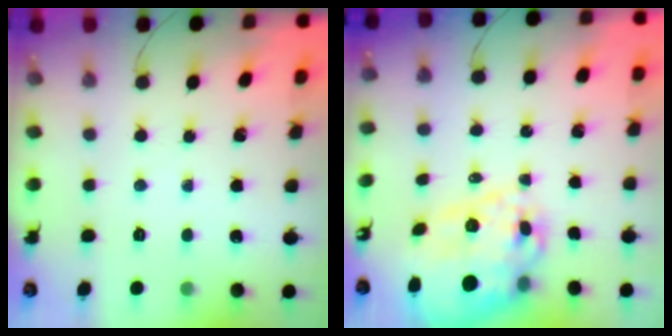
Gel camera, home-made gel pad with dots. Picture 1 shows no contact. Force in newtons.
{"total": 18.5, "press": 18.0, "slide": 4.4}